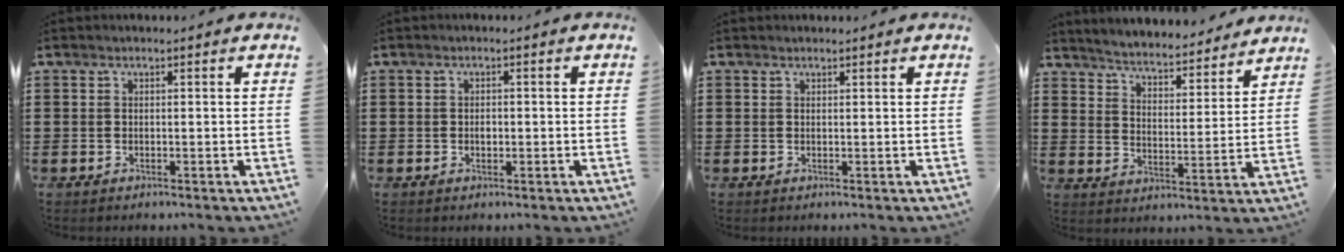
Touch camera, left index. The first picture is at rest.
{"total": 1.1, "force": [0.0, 0.6, 0.9], "torque": [-0.020, 0.003, -0.001]}
{"total": 0.5, "force": [0.5, 0.1, 0.0], "torque": [-0.002, 0.001, 0.010]}
{"total": 4.4, "force": [4.3, -0.3, 0.3], "torque": [-0.030, -0.039, 0.069]}